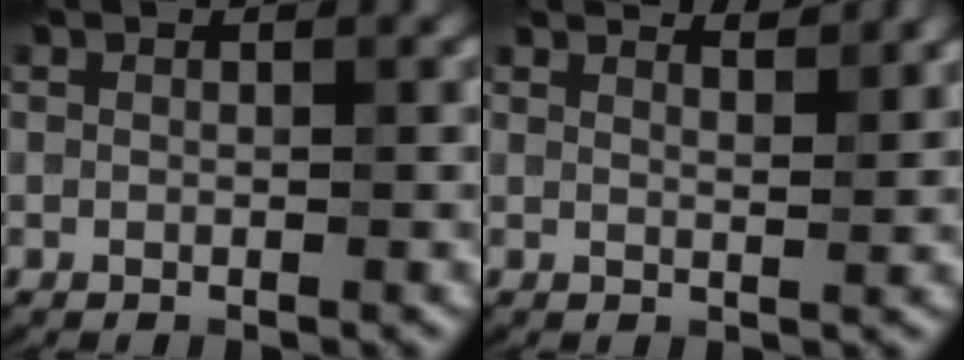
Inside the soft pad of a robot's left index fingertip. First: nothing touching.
{"total": 3.8, "force": [3.5, 0.5, 1.3], "torque": [-0.011, 0.011, 0.035]}